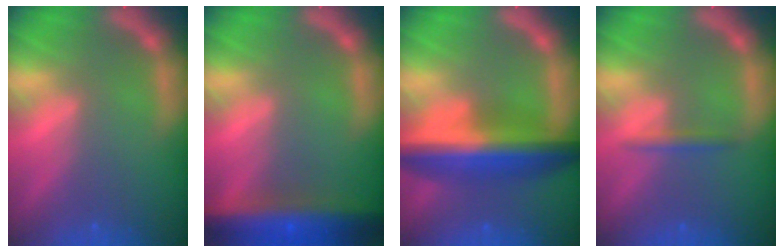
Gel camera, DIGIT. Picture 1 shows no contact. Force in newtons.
{"total": 10.0}
{"total": 9.5}
{"total": 1.4}